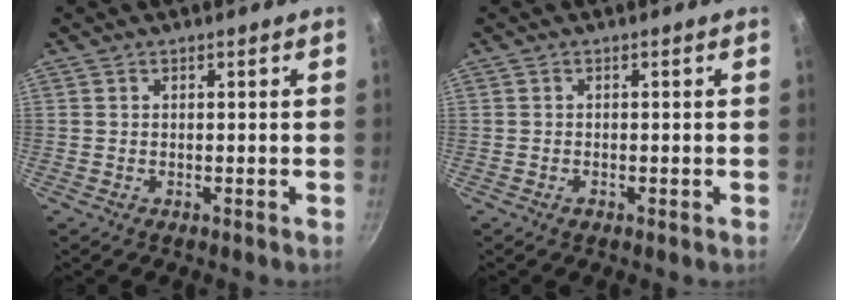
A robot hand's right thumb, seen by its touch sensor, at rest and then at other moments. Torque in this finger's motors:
{"motor_torque": [-0.22, 0.28, -0.57, 0.06, -0.06]}